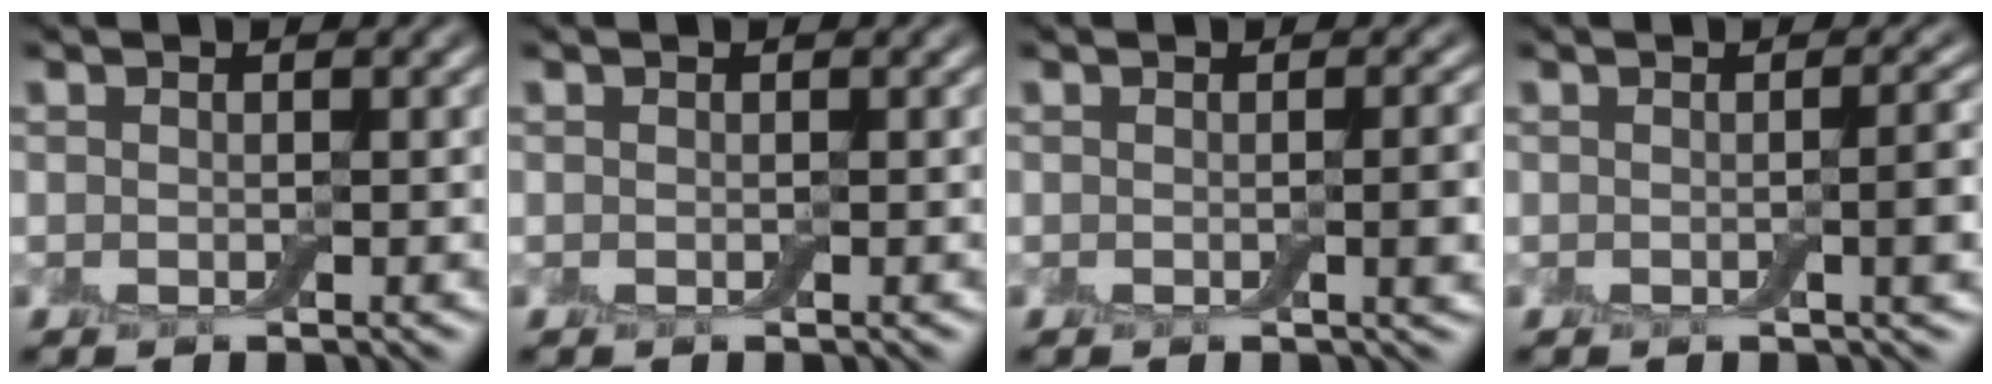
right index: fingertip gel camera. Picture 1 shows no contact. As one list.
[{"total": 0.0}, {"total": 2.1, "force": [-0.1, 0.4, 2.0], "torque": [-0.024, -0.001, -0.002]}, {"total": 2.5, "force": [-0.1, 0.6, 2.5], "torque": [-0.027, 0.003, -0.005]}]